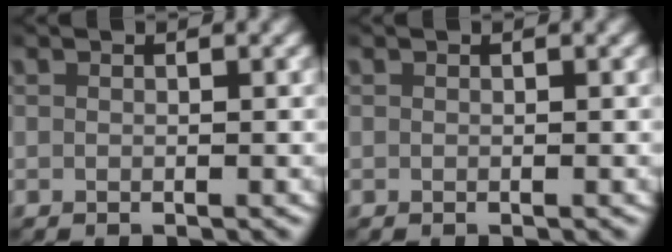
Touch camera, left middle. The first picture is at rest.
{"total": 0.0}